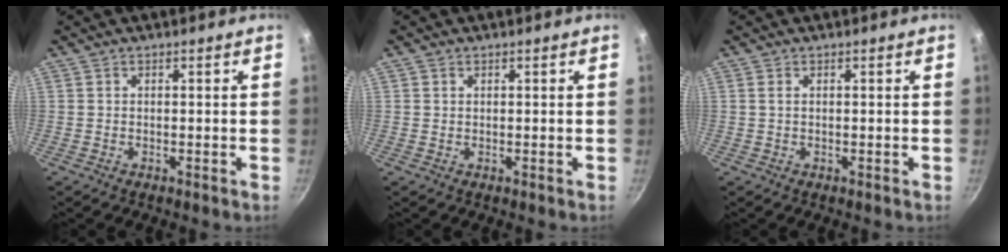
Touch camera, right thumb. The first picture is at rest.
{"total": 0.6, "force": [0.3, 0.5, 0.1], "torque": [-0.001, 0.000, 0.003]}
{"total": 0.7, "force": [0.2, 0.3, 0.6], "torque": [-0.010, 0.001, 0.003]}